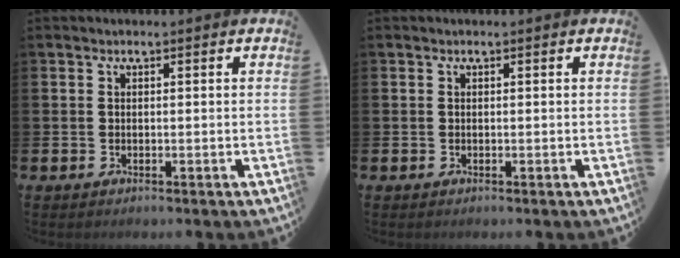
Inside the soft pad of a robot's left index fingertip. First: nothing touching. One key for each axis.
{"total": 0.0}